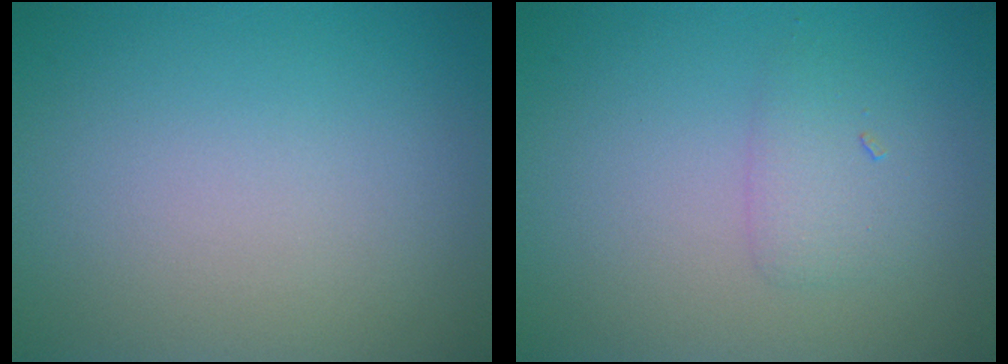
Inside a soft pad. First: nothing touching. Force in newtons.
{"total": 1.7, "press": 1.7, "slide": 0.1}